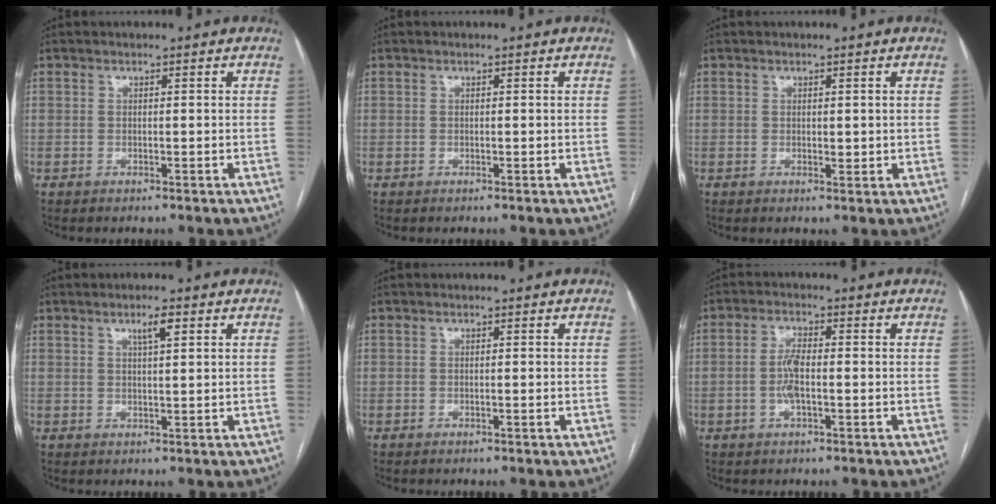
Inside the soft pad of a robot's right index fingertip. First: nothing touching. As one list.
[{"total": 0.0}, {"total": 1.1, "force": [0.3, 0.7, 0.9], "torque": [-0.014, -0.005, 0.006]}, {"total": 2.5, "force": [1.2, 0.2, 2.2], "torque": [-0.040, 0.002, 0.022]}, {"total": 0.0}, {"total": 4.0, "force": [-0.8, 1.1, 3.7], "torque": [-0.085, 0.003, -0.017]}]